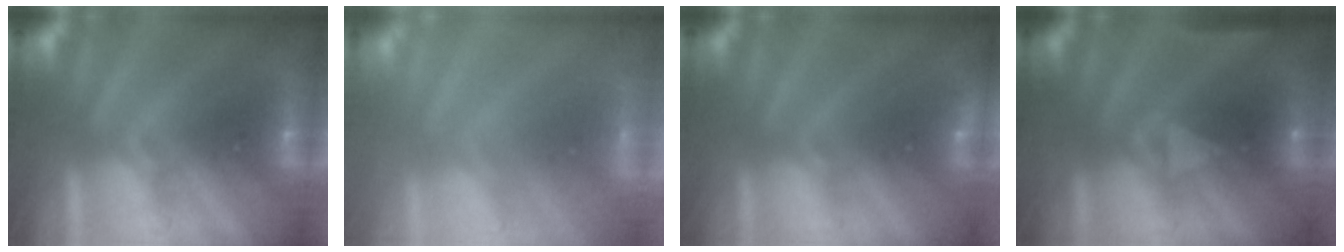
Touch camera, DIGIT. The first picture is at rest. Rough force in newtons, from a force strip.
{"total": 6.4}
{"total": 2.9}
{"total": 6.9}